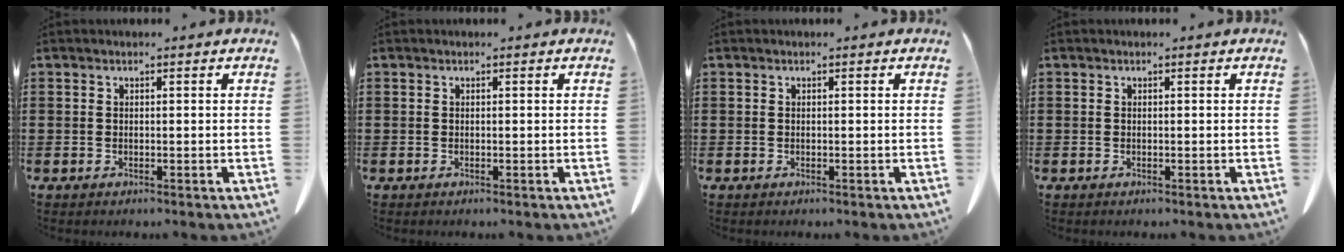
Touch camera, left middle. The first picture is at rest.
{"total": 0.0}
{"total": 0.0}
{"total": 0.0}